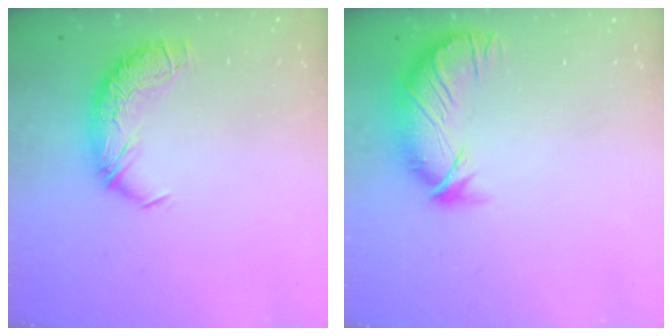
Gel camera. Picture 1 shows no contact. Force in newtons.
{"total": 3.9, "press": 3.4, "slide": 1.9}